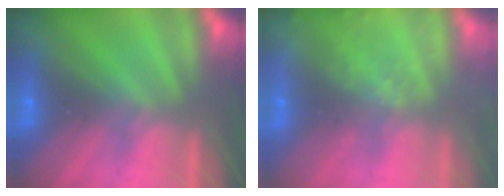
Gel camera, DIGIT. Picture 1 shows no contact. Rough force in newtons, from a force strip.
{"total": 2.4}